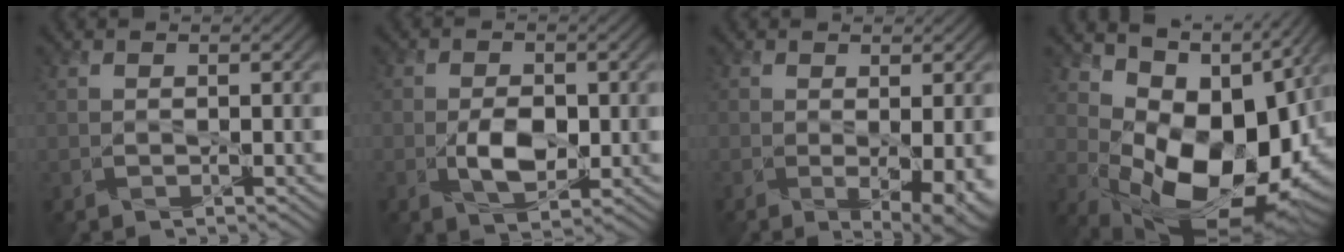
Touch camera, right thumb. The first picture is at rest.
{"total": 4.4, "force": [-1.0, 2.4, 3.5], "torque": [-0.065, -0.005, -0.019]}
{"total": 4.5, "force": [-1.2, 2.1, 3.9], "torque": [-0.059, -0.018, -0.010]}
{"total": 14.5, "force": [1.5, 8.7, 11.5], "torque": [-0.178, -0.025, 0.043]}